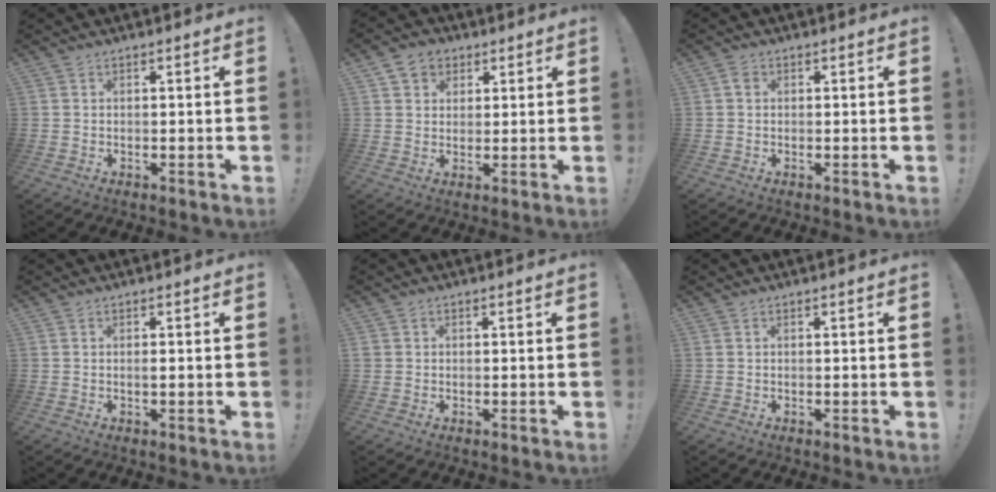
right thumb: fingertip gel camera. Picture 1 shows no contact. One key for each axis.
{"total": 6.2, "fx": 3.0, "fy": 5.0, "fz": 1.9, "tx": -0.028, "ty": -0.007, "tz": 0.059}
{"total": 1.5, "fx": 0.2, "fy": 1.2, "fz": 0.8, "tx": -0.007, "ty": 0.000, "tz": 0.003}
{"total": 0.7, "fx": -0.3, "fy": 0.1, "fz": 0.6, "tx": -0.005, "ty": -0.003, "tz": -0.007}
{"total": 1.1, "fx": 0.0, "fy": 1.1, "fz": 0.3, "tx": -0.005, "ty": 0.004, "tz": -0.001}
{"total": 0.0}